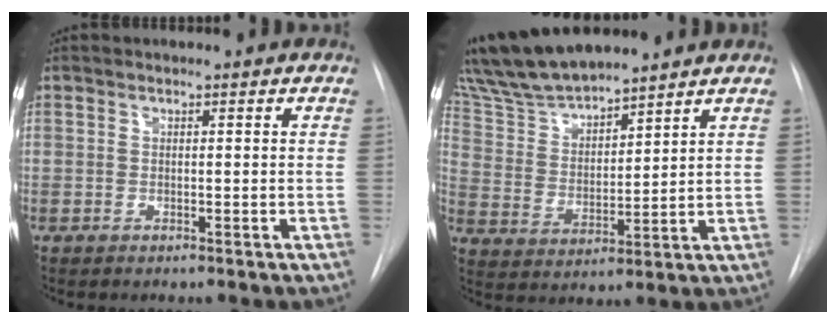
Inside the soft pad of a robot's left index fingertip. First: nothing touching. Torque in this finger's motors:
{"motor_torque": [1.01, -1.13, 0.79, 0.21]}